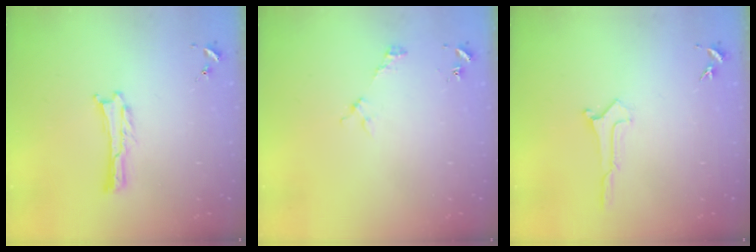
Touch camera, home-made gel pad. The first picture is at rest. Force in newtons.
{"total": 2.2, "press": 2.2, "slide": 0.3}
{"total": 0.0}